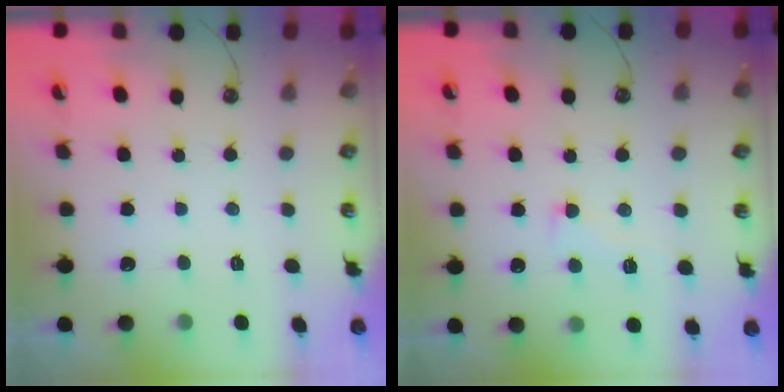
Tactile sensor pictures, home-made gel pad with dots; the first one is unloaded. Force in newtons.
{"total": 1.4, "press": 1.1, "slide": 0.8}